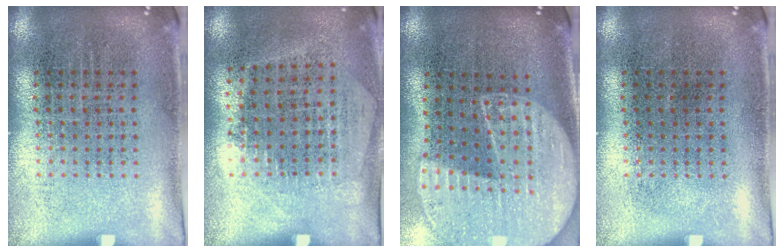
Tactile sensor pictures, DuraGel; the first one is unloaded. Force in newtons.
{"total": 1.2, "press": 1.1, "slide": 0.5}
{"total": 2.2, "press": 1.9, "slide": 1.1}
{"total": 0.0}